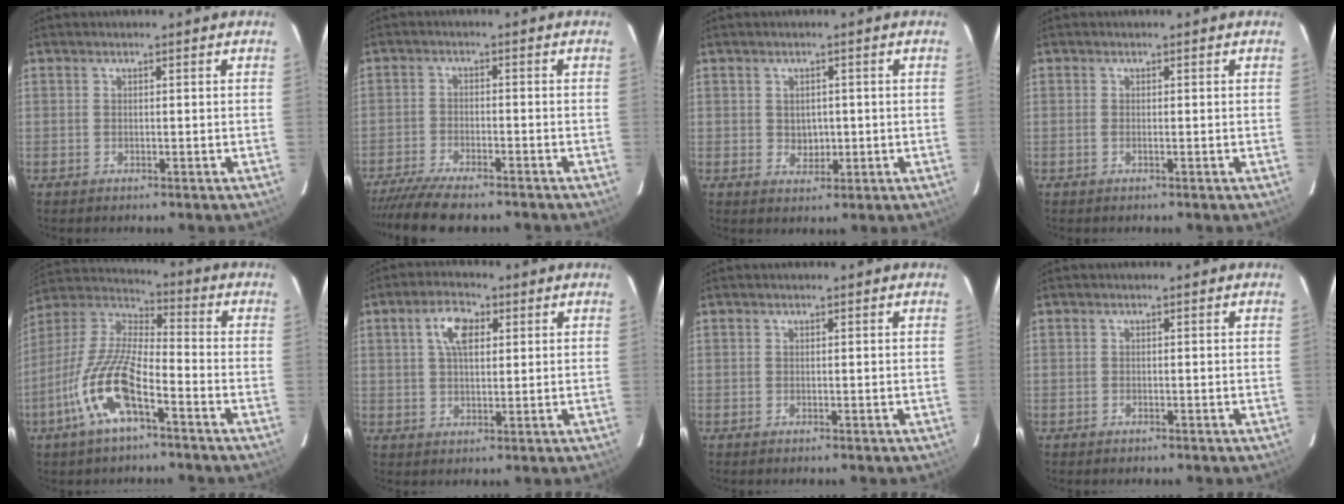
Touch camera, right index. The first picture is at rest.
{"total": 12.0, "force": [-10.4, 2.3, 5.6], "torque": [-0.129, -0.030, -0.175]}
{"total": 3.2, "force": [0.0, 2.7, 1.7], "torque": [-0.026, 0.002, 0.005]}
{"total": 0.6, "force": [-0.2, 0.0, 0.6], "torque": [-0.014, 0.000, -0.006]}
{"total": 14.8, "force": [-7.2, 4.1, 12.2], "torque": [-0.258, -0.009, -0.145]}
{"total": 6.2, "force": [2.2, 3.2, 4.8], "torque": [-0.087, 0.016, 0.040]}
{"total": 0.0}
{"total": 0.6, "force": [-0.5, 0.3, 0.1], "torque": [-0.001, 0.002, -0.009]}